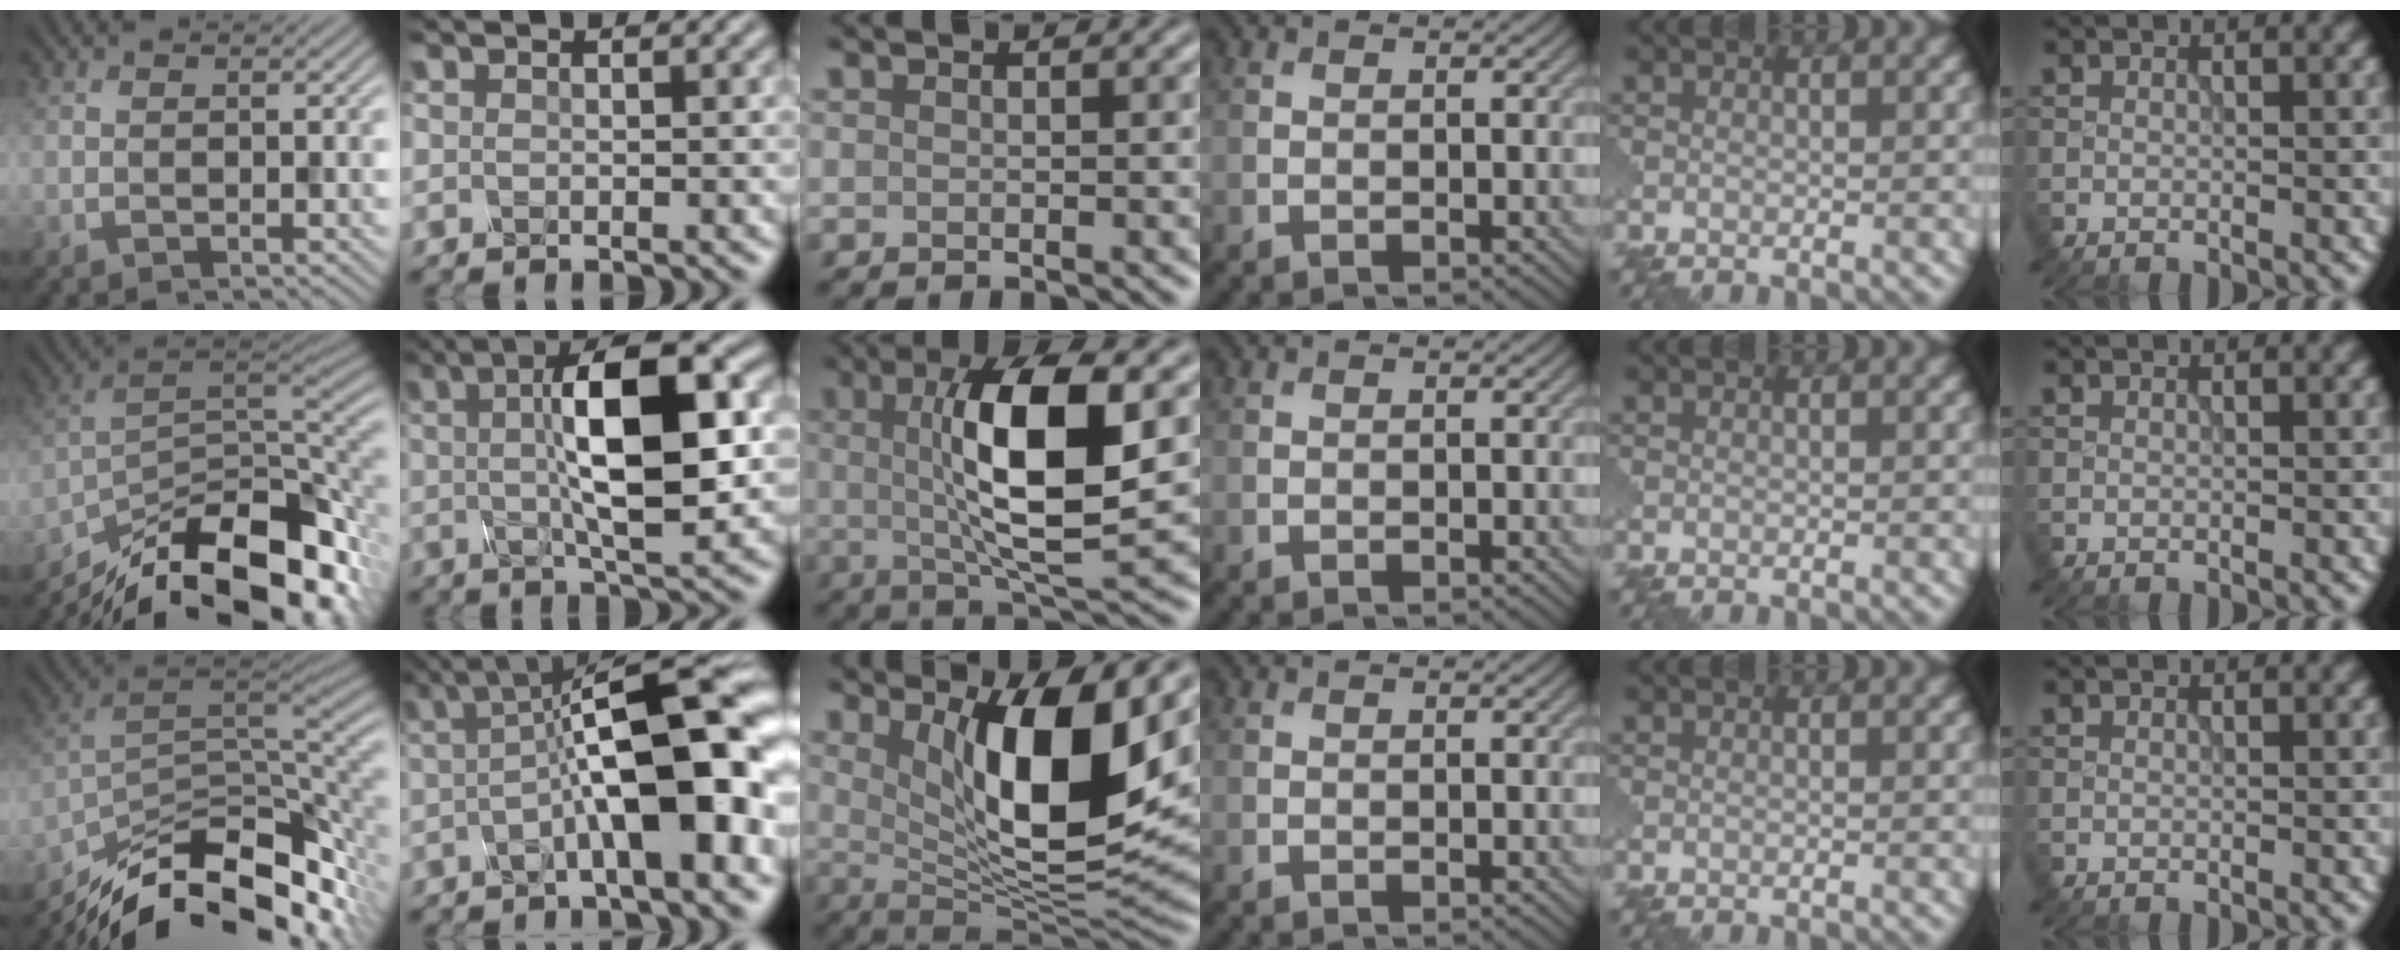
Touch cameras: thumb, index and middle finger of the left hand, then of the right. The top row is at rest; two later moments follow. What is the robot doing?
{"motion": "assemble", "object": "glue stick"}